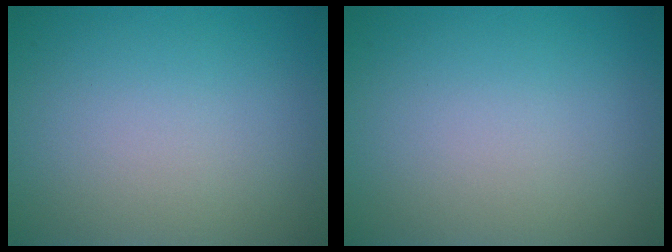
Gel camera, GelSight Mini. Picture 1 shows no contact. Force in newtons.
{"total": 0.0}